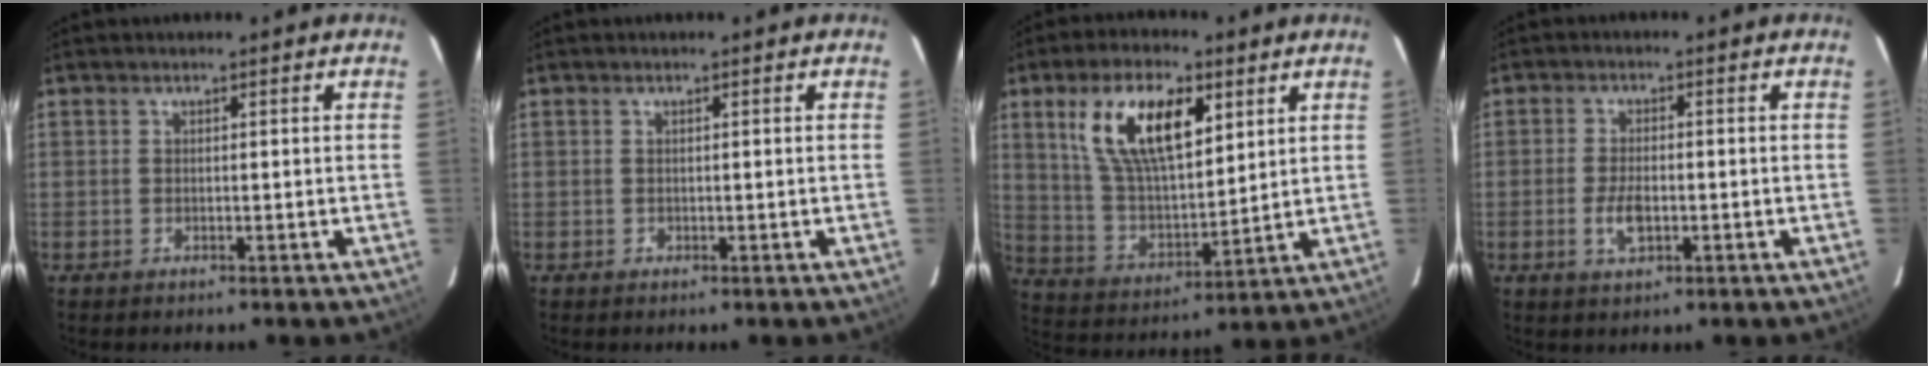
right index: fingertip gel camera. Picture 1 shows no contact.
{"total": 0.5, "force": [-0.1, 0.5, 0.0], "torque": [0.003, 0.002, 0.001]}
{"total": 16.4, "force": [7.2, 7.2, 12.9], "torque": [-0.238, 0.015, 0.143]}
{"total": 4.6, "force": [-1.4, 2.3, 3.7], "torque": [-0.079, -0.003, -0.024]}